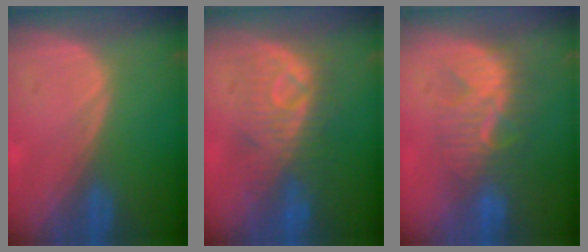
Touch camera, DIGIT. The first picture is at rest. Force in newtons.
{"total": 8.0, "press": 8.0, "slide": 0.6}
{"total": 8.0, "press": 7.8, "slide": 1.9}